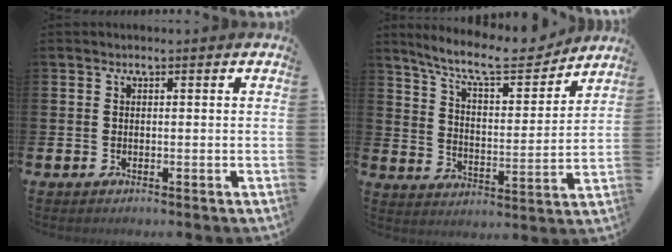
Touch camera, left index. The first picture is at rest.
{"total": 10.3, "force": [9.3, 2.1, 4.0], "torque": [-0.103, -0.059, 0.160]}